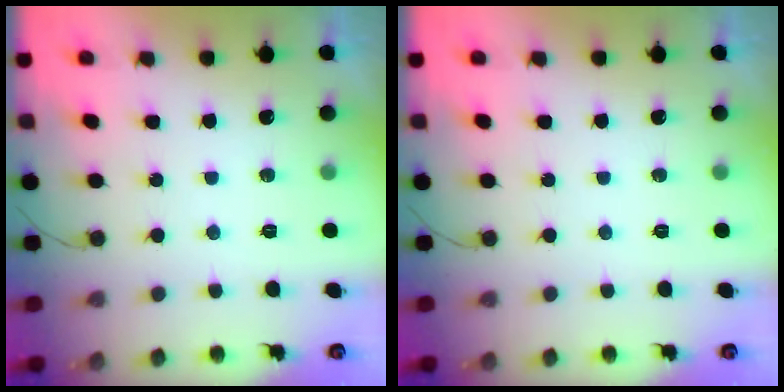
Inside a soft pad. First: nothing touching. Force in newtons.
{"total": 0.0}